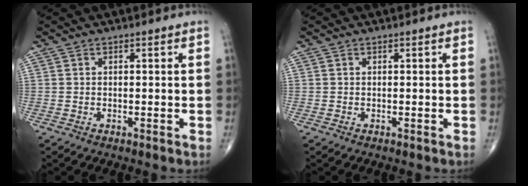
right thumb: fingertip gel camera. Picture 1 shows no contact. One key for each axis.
{"total": 0.0}